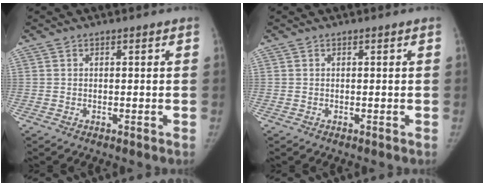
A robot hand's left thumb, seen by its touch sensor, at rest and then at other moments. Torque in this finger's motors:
{"motor_torque": [-0.04, -0.09, 0.27, 0.07, 0.02]}